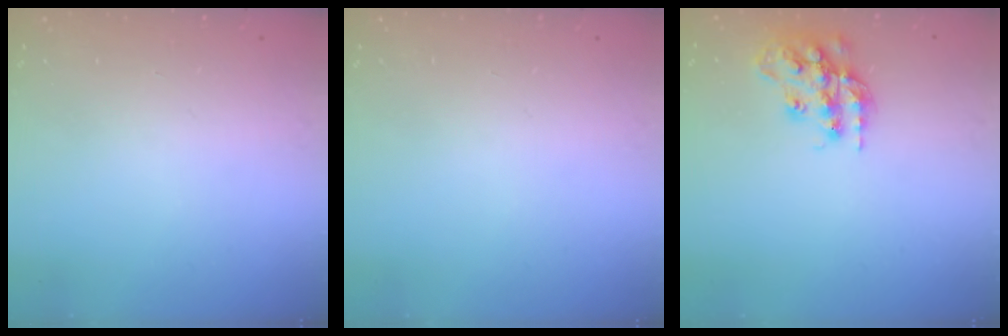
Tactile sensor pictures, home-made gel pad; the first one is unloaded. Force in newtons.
{"total": 0.0}
{"total": 16.5, "press": 16.5, "slide": 1.0}